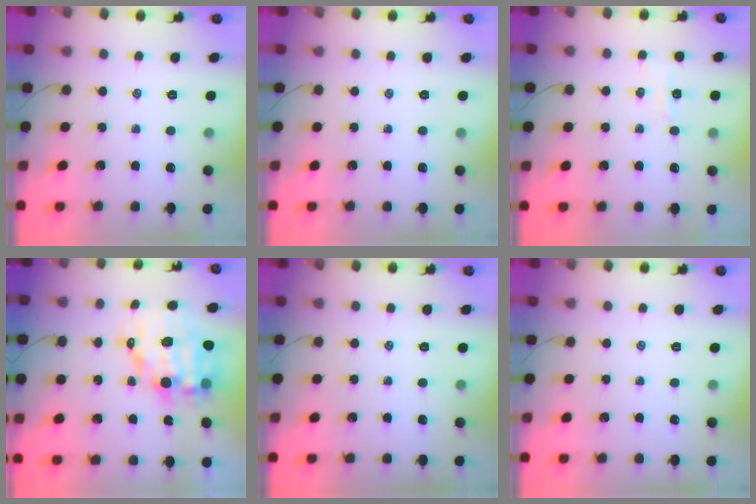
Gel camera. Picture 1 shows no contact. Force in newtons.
{"total": 0.0}
{"total": 3.1, "press": 3.0, "slide": 0.9}
{"total": 12.9, "press": 12.4, "slide": 3.4}
{"total": 0.0}
{"total": 0.0}